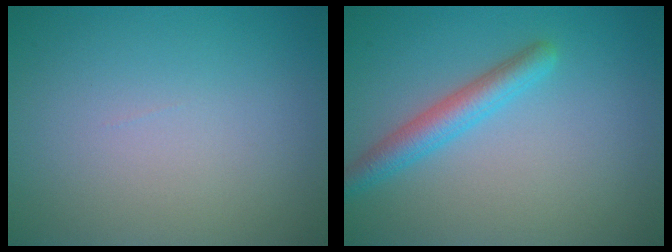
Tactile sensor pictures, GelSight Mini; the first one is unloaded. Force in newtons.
{"total": 3.0, "press": 3.0, "slide": 0.1}